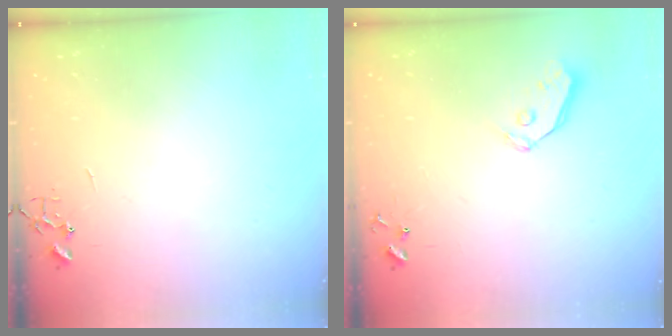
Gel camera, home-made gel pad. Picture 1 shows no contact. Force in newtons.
{"total": 4.8, "press": 4.8, "slide": 0.5}